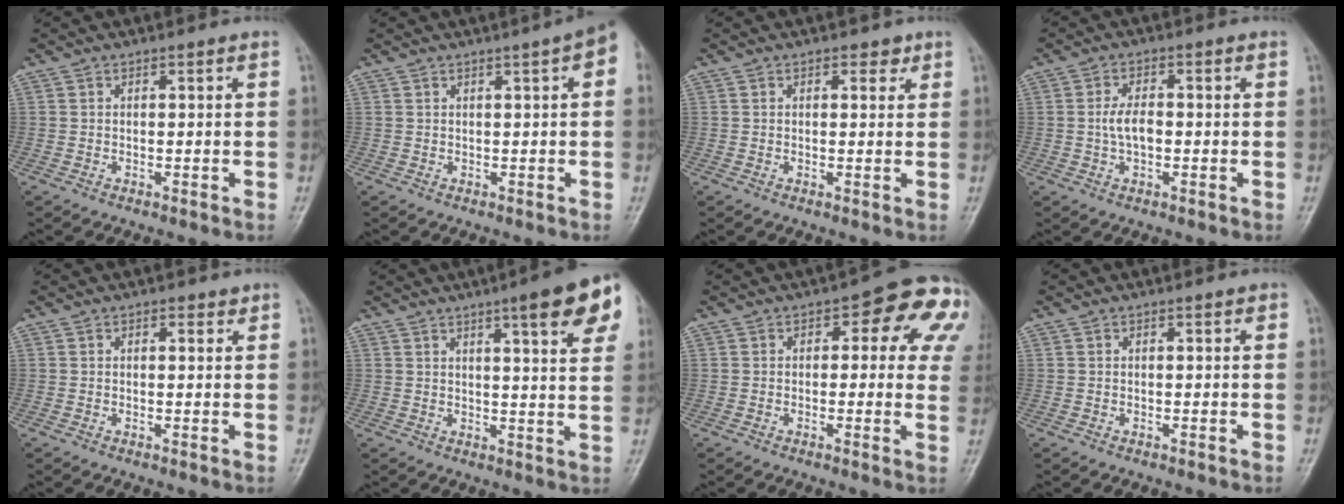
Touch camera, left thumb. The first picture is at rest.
{"total": 5.0, "force": [1.9, 0.8, 4.6], "torque": [-0.055, 0.013, 0.019]}
{"total": 1.9, "force": [1.1, 1.2, 1.0], "torque": [0.004, -0.003, 0.012]}
{"total": 4.0, "force": [-0.4, 2.1, 3.3], "torque": [-0.063, 0.010, -0.010]}
{"total": 1.1, "force": [0.7, 0.6, 0.6], "torque": [0.001, -0.002, 0.007]}
{"total": 12.3, "force": [6.4, 2.1, 10.3], "torque": [-0.111, -0.023, 0.076]}
{"total": 12.3, "force": [3.6, 6.1, 10.1], "torque": [-0.060, 0.011, 0.028]}
{"total": 0.0}